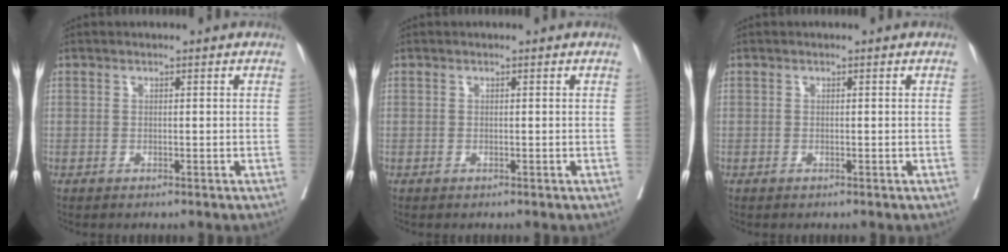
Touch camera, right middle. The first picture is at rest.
{"total": 0.0}
{"total": 0.0}